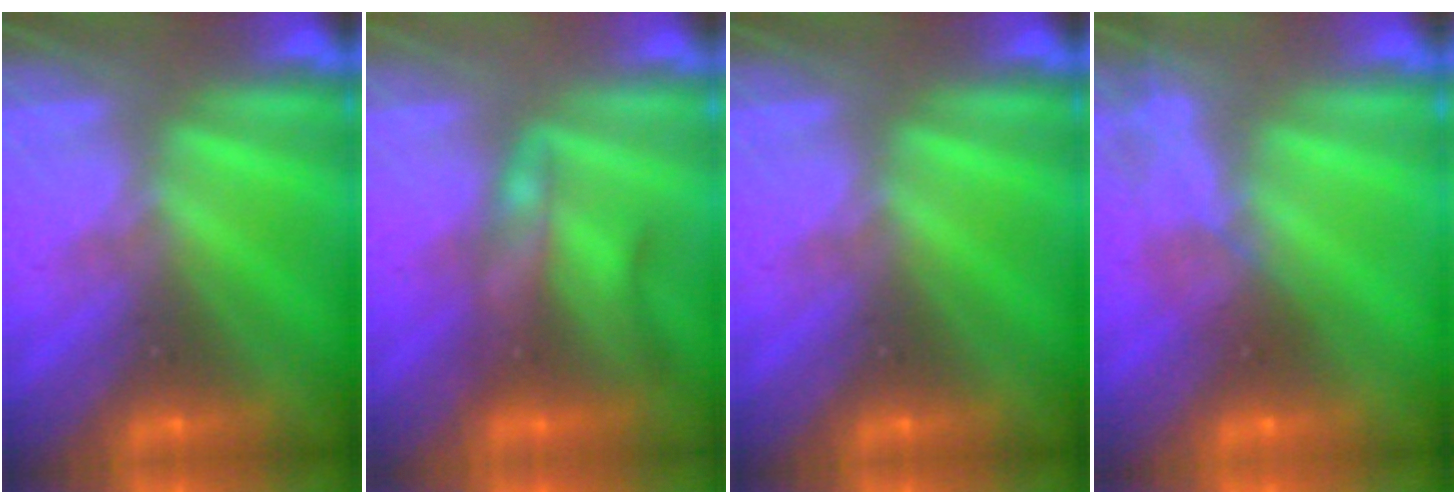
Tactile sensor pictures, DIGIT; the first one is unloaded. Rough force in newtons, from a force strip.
{"total": 2.1}
{"total": 0.0}
{"total": 1.6}